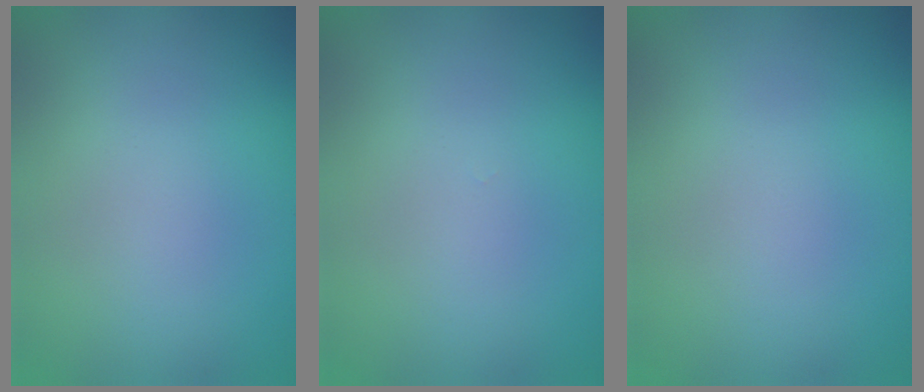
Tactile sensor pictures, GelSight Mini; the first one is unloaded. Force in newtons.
{"total": 0.0}
{"total": 0.0}